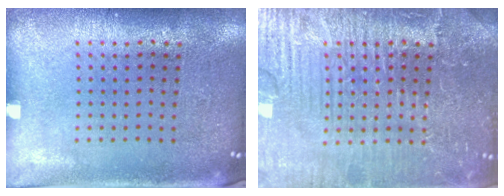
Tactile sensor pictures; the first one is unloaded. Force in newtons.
{"total": 7.7, "press": 7.7, "slide": 0.9}